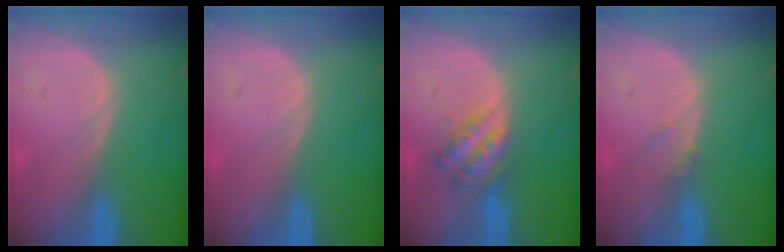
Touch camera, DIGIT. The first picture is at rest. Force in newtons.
{"total": 0.0}
{"total": 5.9, "press": 5.2, "slide": 2.8}
{"total": 1.0, "press": 1.0, "slide": 0.2}